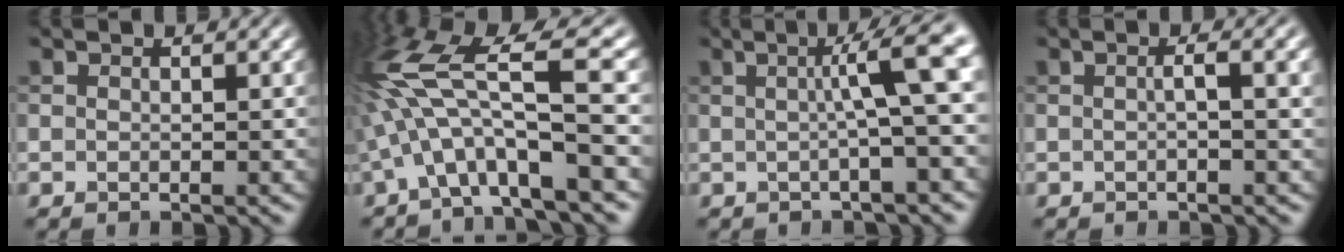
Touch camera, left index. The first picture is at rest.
{"total": 10.9, "force": [-1.0, 2.6, 10.6], "torque": [-0.207, 0.023, -0.021]}
{"total": 6.4, "force": [0.8, 1.1, 6.3], "torque": [-0.081, 0.015, 0.006]}
{"total": 3.3, "force": [0.3, 1.0, 3.1], "torque": [-0.033, 0.009, -0.006]}